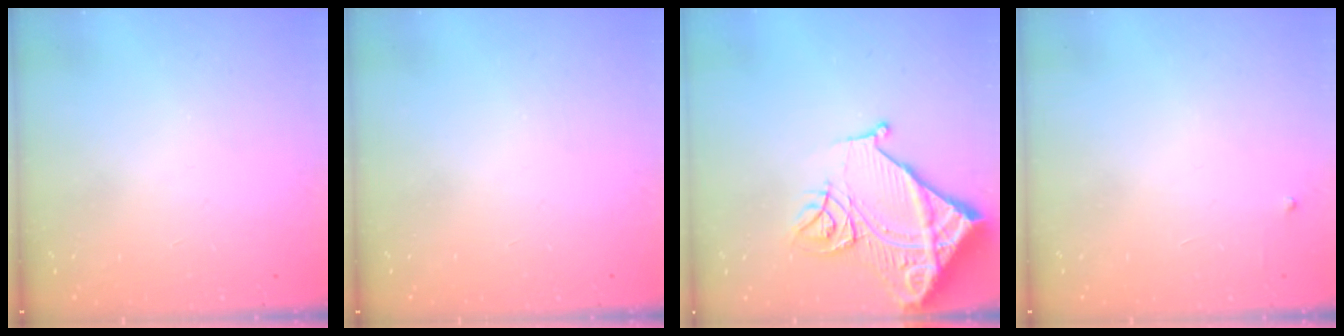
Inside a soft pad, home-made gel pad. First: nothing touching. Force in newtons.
{"total": 0.0}
{"total": 16.9, "press": 16.8, "slide": 2.1}
{"total": 2.6, "press": 2.6, "slide": 0.4}